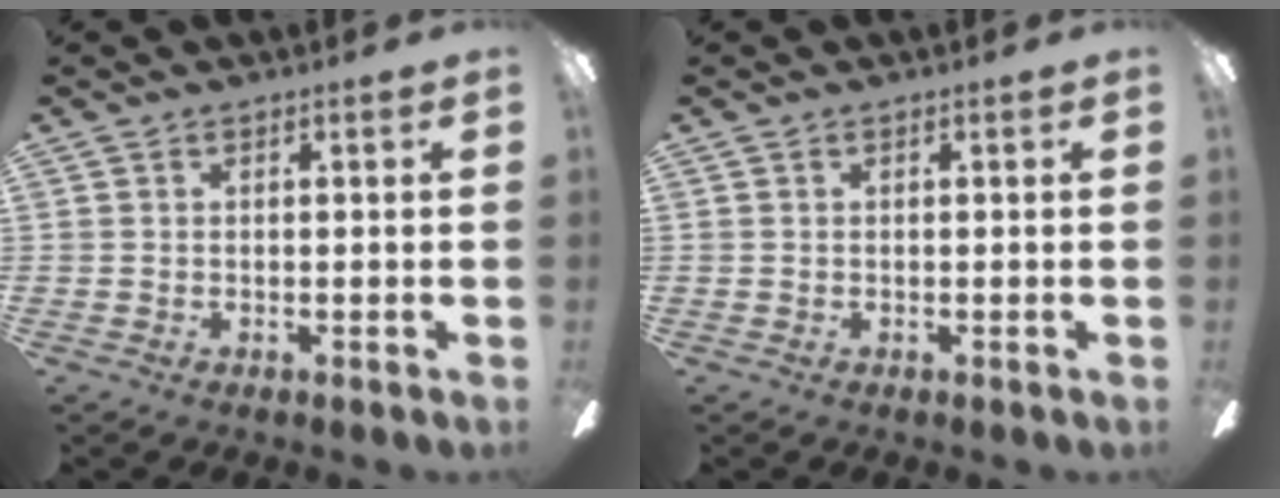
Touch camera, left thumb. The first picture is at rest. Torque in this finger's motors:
{"motor_torque": [-0.16, 0.16, -0.19, 0.19, 0.00]}